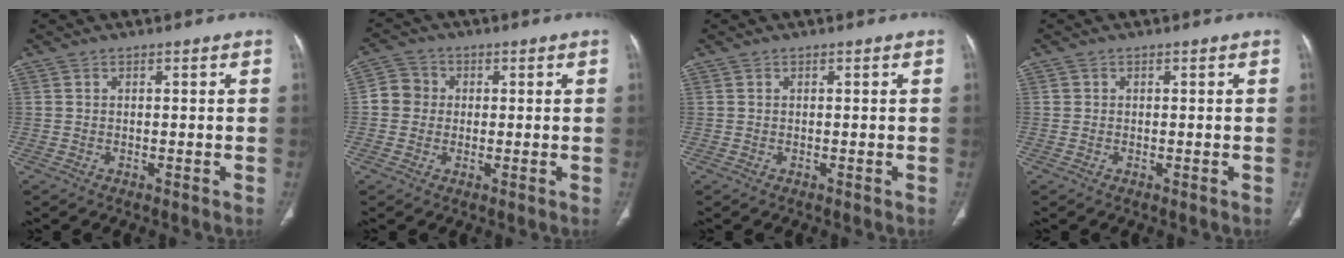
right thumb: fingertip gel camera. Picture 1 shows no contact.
{"total": 4.8, "force": [0.2, 4.6, 1.4], "torque": [-0.008, 0.009, -0.005]}
{"total": 0.0}
{"total": 0.5, "force": [0.1, 0.5, 0.0], "torque": [0.006, 0.006, 0.001]}